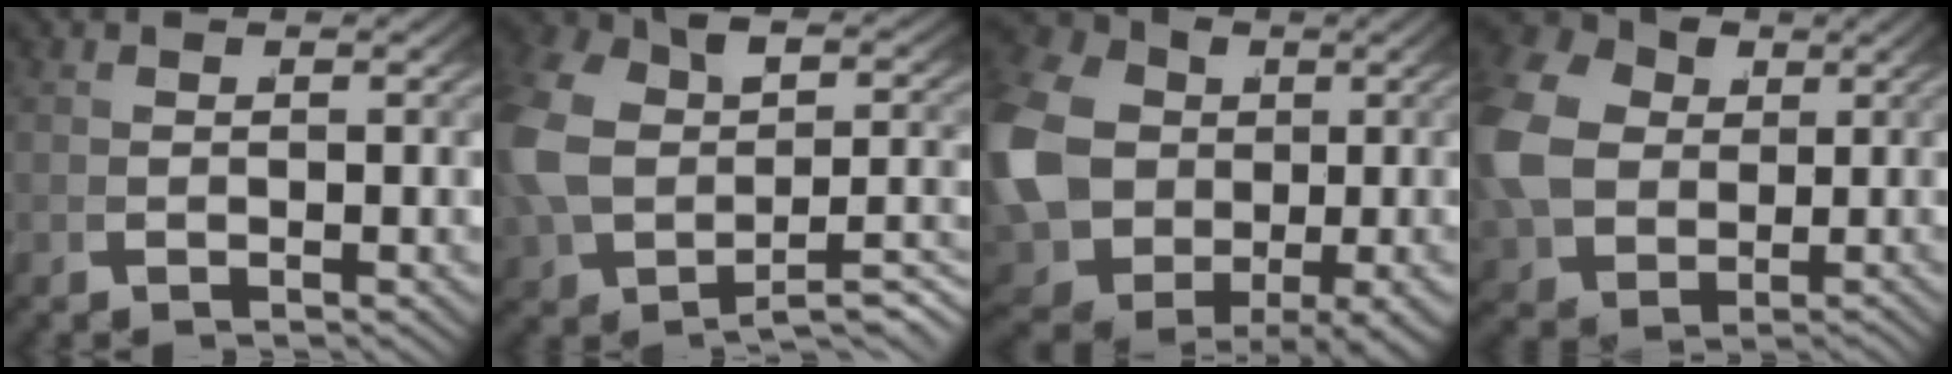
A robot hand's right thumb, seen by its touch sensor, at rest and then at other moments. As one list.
[{"total": 8.5, "force": [-0.9, 5.9, 6.1], "torque": [-0.145, -0.015, 0.005]}, {"total": 16.1, "force": [0.8, 12.7, 9.9], "torque": [-0.254, -0.066, 0.041]}, {"total": 10.4, "force": [1.7, 8.5, 5.8], "torque": [-0.152, -0.023, 0.043]}]